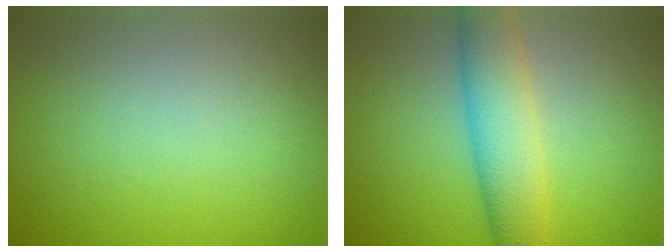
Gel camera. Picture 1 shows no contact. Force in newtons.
{"total": 6.2, "press": 6.2, "slide": 0.1}